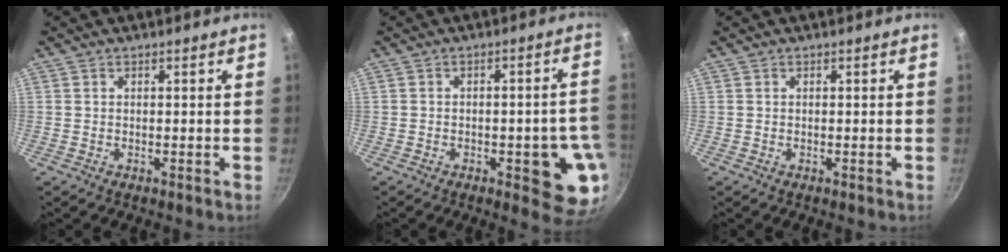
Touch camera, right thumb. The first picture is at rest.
{"total": 11.1, "force": [-3.2, 4.1, 9.8], "torque": [-0.076, 0.013, -0.038]}
{"total": 0.0}